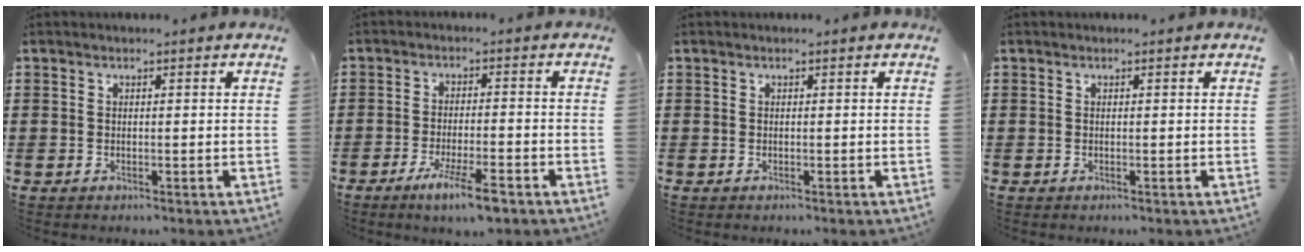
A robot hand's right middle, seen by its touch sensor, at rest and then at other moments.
{"total": 6.1, "force": [-3.9, 0.7, 4.6], "torque": [-0.084, -0.009, -0.066]}
{"total": 0.0}
{"total": 0.0}